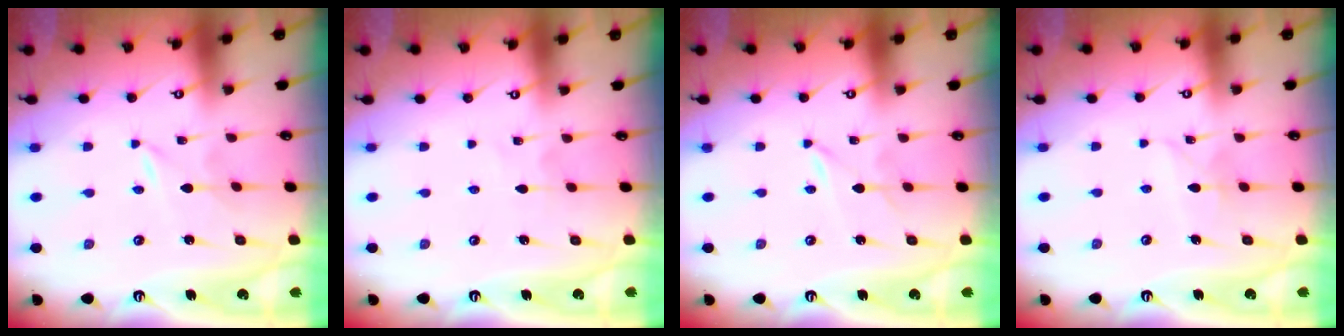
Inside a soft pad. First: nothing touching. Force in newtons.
{"total": 1.9, "press": 1.9, "slide": 0.2}
{"total": 0.9, "press": 0.8, "slide": 0.1}
{"total": 4.3, "press": 4.3, "slide": 0.4}